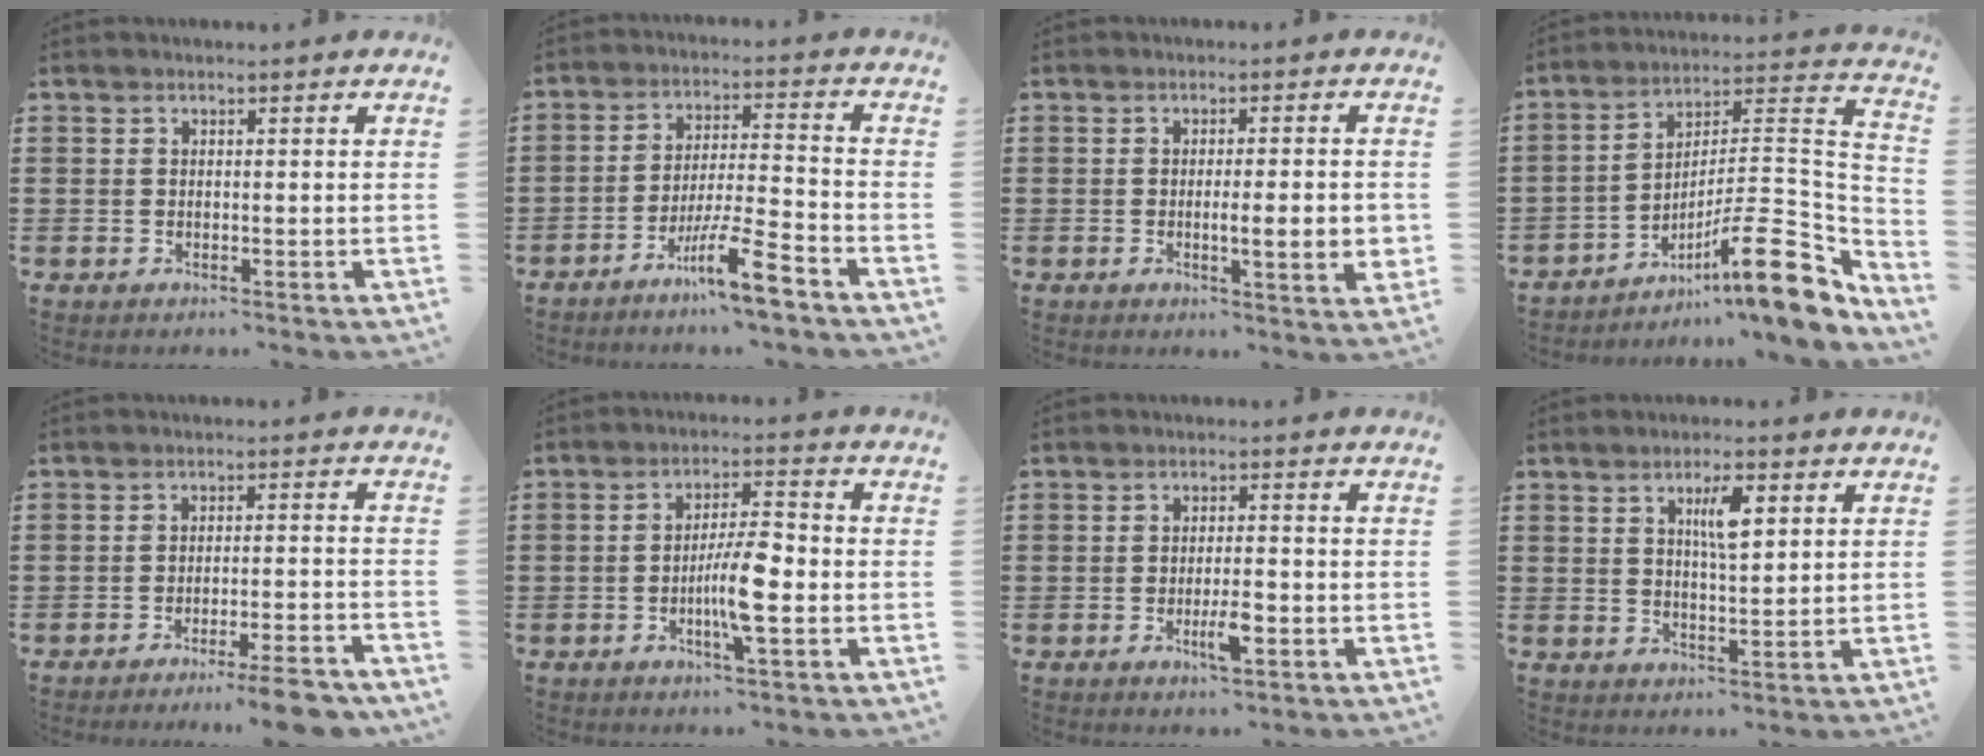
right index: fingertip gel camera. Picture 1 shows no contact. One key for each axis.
{"total": 8.8, "fx": -6.1, "fy": 0.6, "fz": 6.4, "tx": -0.114, "ty": 0.003, "tz": -0.114}
{"total": 5.5, "fx": -0.7, "fy": 0.5, "fz": 5.4, "tx": -0.076, "ty": -0.015, "tz": -0.014}
{"total": 15.8, "fx": -8.3, "fy": 3.4, "fz": 13.1, "tx": -0.176, "ty": 0.008, "tz": -0.141}
{"total": 5.8, "fx": -4.9, "fy": -0.3, "fz": 3.1, "tx": -0.046, "ty": -0.010, "tz": -0.089}
{"total": 7.0, "fx": -1.8, "fy": 1.2, "fz": 6.6, "tx": -0.126, "ty": -0.002, "tz": -0.037}
{"total": 4.0, "fx": -1.6, "fy": 0.8, "fz": 3.6, "tx": -0.067, "ty": -0.001, "tz": -0.031}
{"total": 4.8, "fx": 1.9, "fy": 1.3, "fz": 4.2, "tx": -0.073, "ty": 0.004, "tz": 0.026}